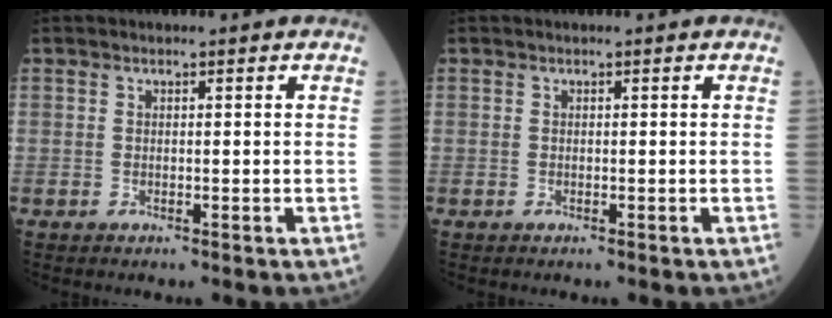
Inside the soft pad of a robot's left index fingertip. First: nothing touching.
{"total": 0.0}